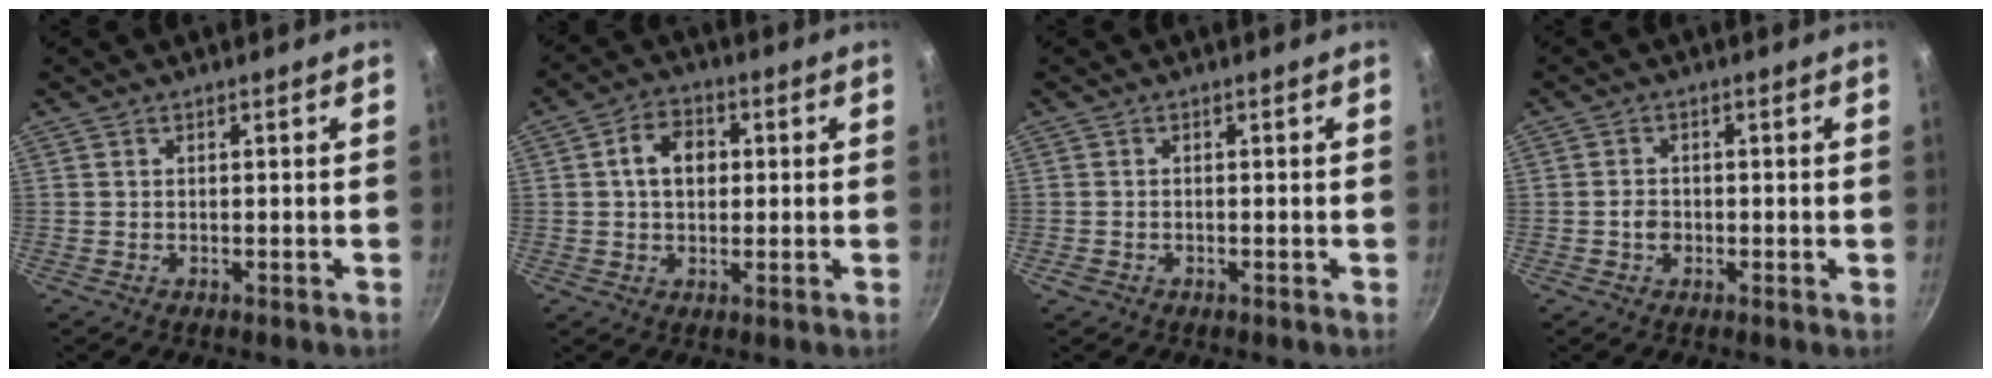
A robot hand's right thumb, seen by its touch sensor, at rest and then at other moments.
{"total": 7.3, "force": [1.1, 5.3, 4.8], "torque": [-0.059, 0.012, 0.008]}
{"total": 1.1, "force": [-0.6, 0.7, 0.6], "torque": [-0.015, 0.003, -0.011]}
{"total": 2.1, "force": [-0.5, 1.6, 1.2], "torque": [-0.017, 0.009, -0.011]}